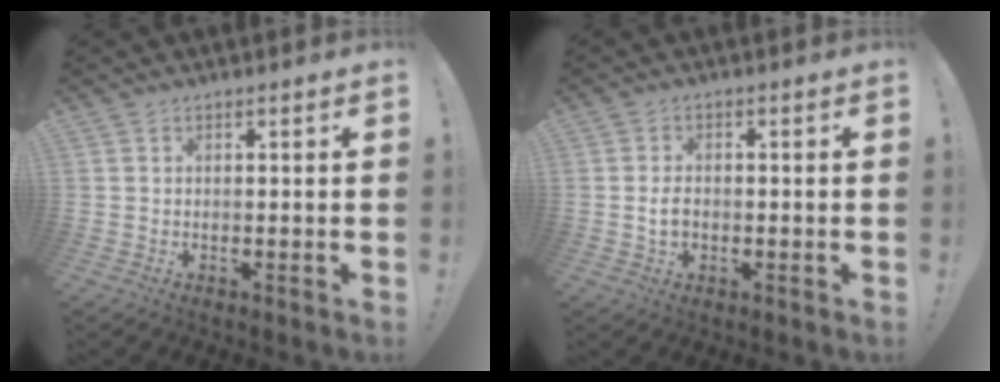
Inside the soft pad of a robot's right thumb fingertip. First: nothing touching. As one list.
[{"total": 3.6, "force": [-0.7, 2.3, 2.6], "torque": [-0.045, 0.004, -0.015]}]